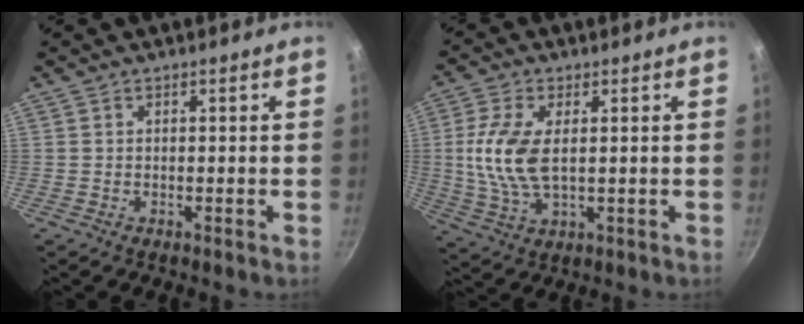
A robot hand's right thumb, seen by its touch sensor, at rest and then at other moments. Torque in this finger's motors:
{"motor_torque": [1.57, 1.23, 1.09, -0.36, 0.37]}